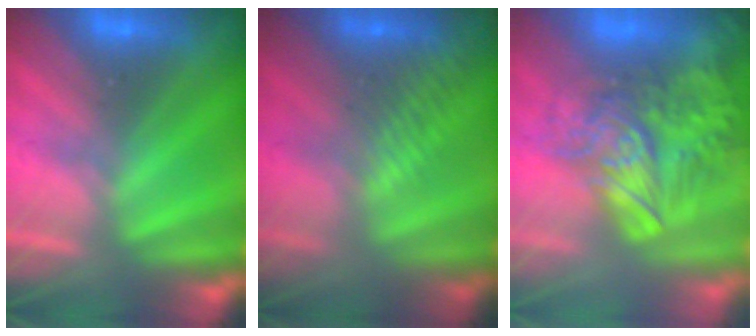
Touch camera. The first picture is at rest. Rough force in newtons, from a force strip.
{"total": 2.9}
{"total": 9.2}